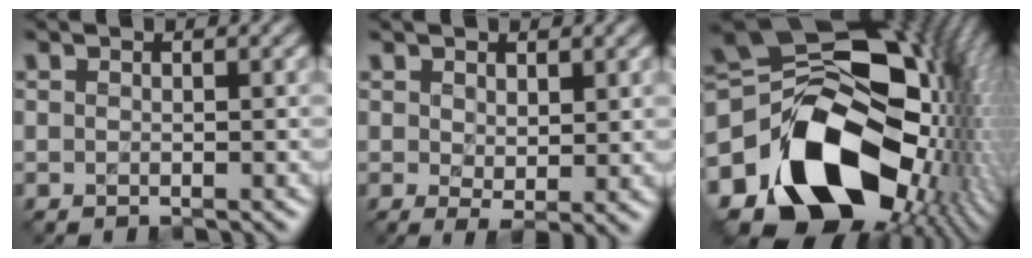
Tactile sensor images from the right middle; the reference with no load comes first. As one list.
[{"total": 1.6, "force": [0.7, 0.8, 1.2], "torque": [-0.023, -0.005, 0.016]}, {"total": 18.8, "force": [-2.9, 13.4, 12.9], "torque": [-0.244, -0.020, -0.032]}]